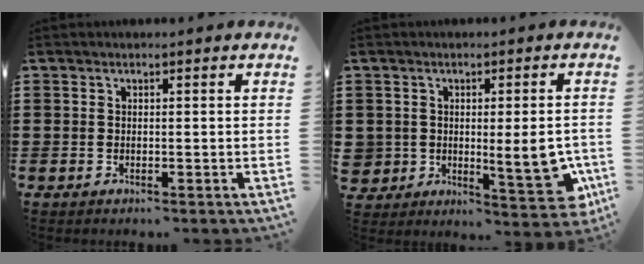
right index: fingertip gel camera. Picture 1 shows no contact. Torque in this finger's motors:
{"motor_torque": [1.06, 0.23, 0.66, 0.21]}